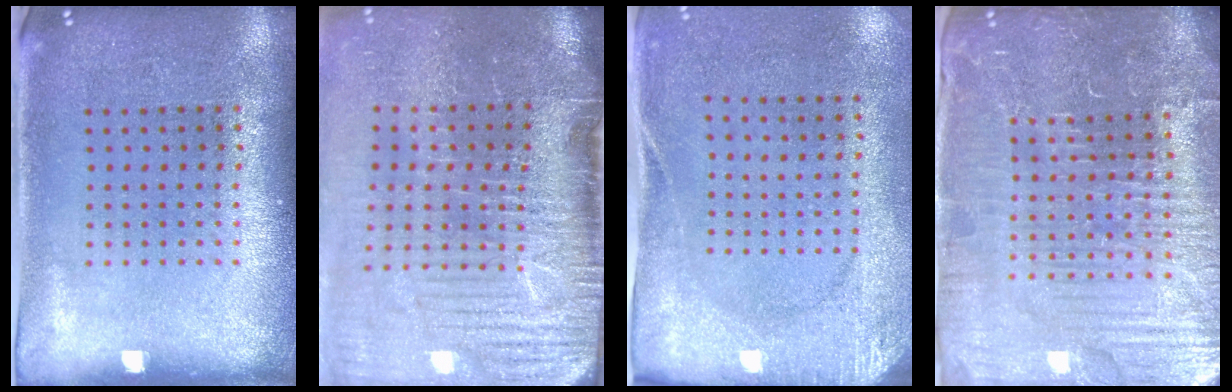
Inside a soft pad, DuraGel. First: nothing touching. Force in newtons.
{"total": 5.1, "press": 4.2, "slide": 2.9}
{"total": 2.6, "press": 2.0, "slide": 1.6}
{"total": 5.6, "press": 5.2, "slide": 2.2}